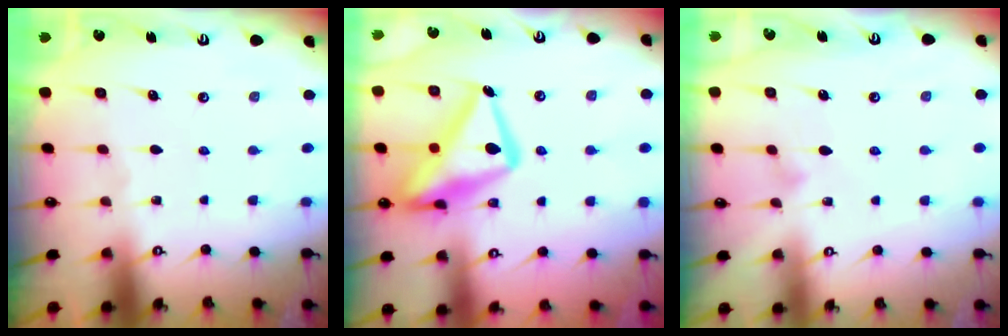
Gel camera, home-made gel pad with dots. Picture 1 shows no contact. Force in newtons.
{"total": 19.6, "press": 19.5, "slide": 1.6}
{"total": 5.0, "press": 5.0, "slide": 0.3}